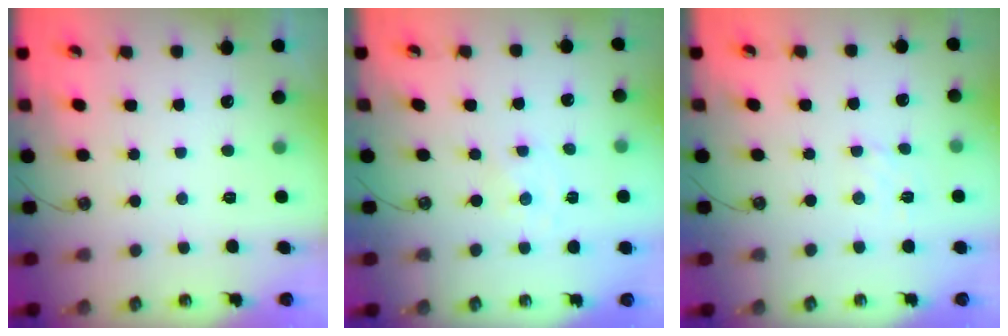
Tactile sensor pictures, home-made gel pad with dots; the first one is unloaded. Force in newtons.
{"total": 0.0}
{"total": 2.5, "press": 2.4, "slide": 0.6}